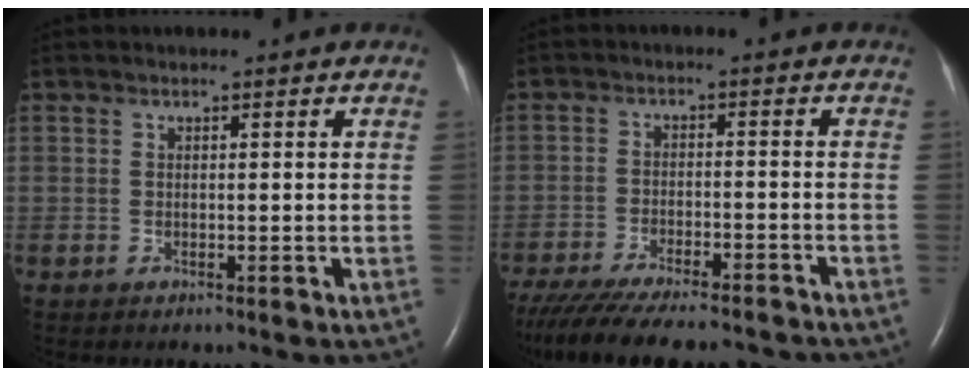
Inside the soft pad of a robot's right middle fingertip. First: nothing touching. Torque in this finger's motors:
{"motor_torque": [1.07, -1.07, 0.17, 0.13]}